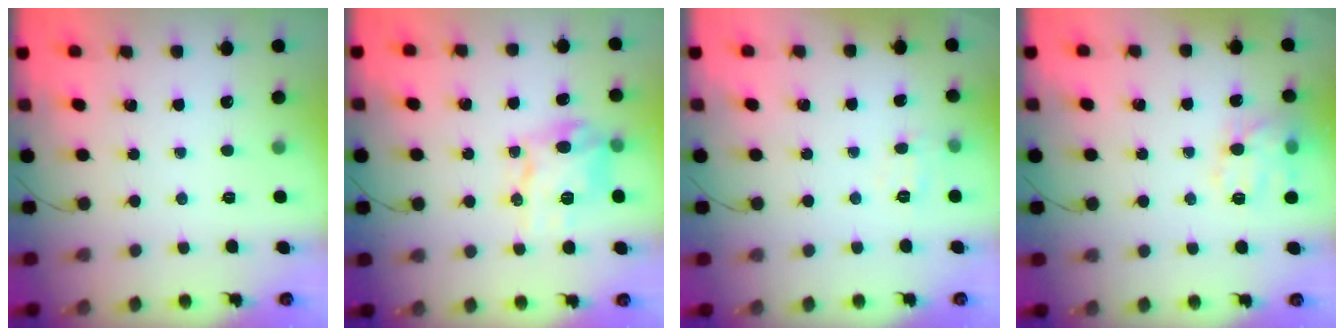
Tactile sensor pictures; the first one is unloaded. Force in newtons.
{"total": 11.7, "press": 11.6, "slide": 1.6}
{"total": 6.8, "press": 6.7, "slide": 1.4}
{"total": 12.0, "press": 11.9, "slide": 0.8}